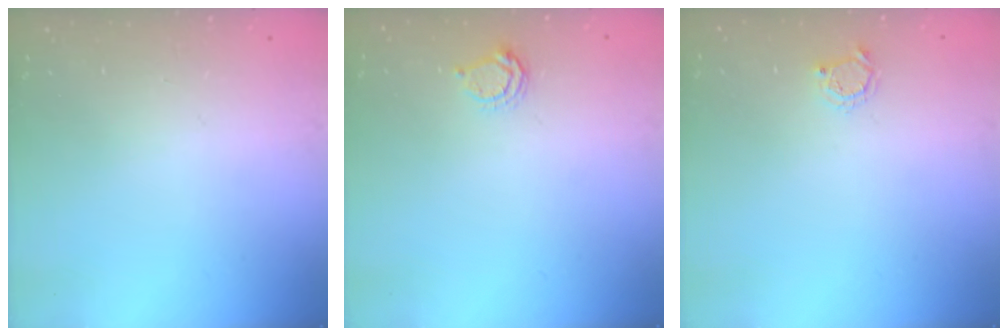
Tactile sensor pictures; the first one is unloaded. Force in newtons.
{"total": 4.0, "press": 4.0, "slide": 0.4}
{"total": 3.6, "press": 3.5, "slide": 0.4}